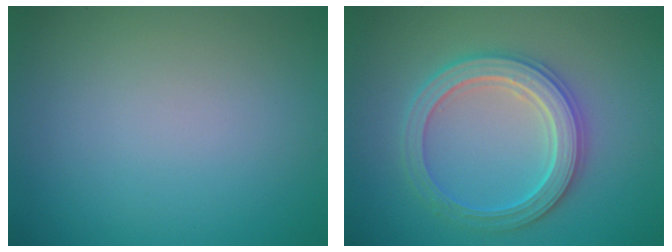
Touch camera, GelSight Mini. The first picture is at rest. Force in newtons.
{"total": 5.2, "press": 5.1, "slide": 0.8}